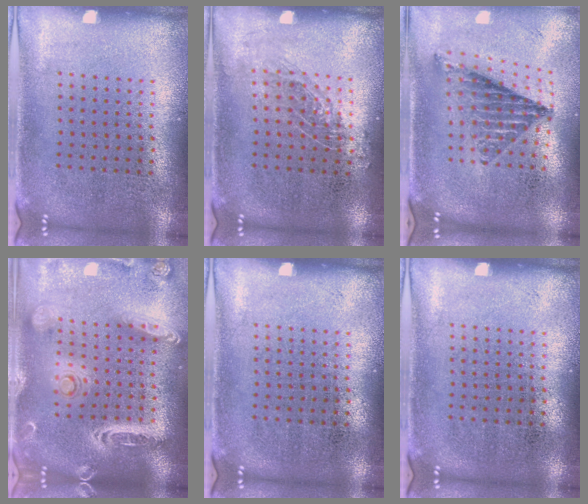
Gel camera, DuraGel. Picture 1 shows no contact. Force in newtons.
{"total": 0.8, "press": 0.8, "slide": 0.2}
{"total": 1.1, "press": 1.0, "slide": 0.5}
{"total": 2.7, "press": 2.3, "slide": 1.3}
{"total": 0.0}
{"total": 0.0}